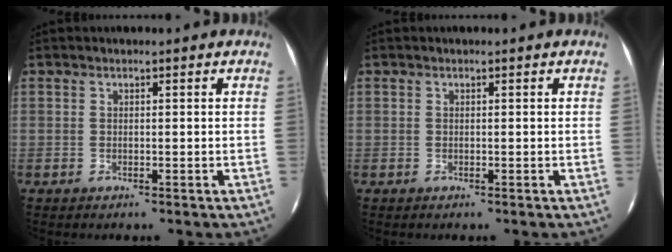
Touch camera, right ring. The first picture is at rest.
{"total": 0.0}